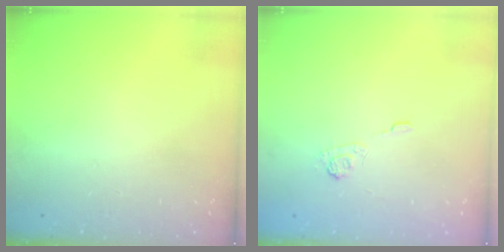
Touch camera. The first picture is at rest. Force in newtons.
{"total": 2.5, "press": 2.1, "slide": 1.4}